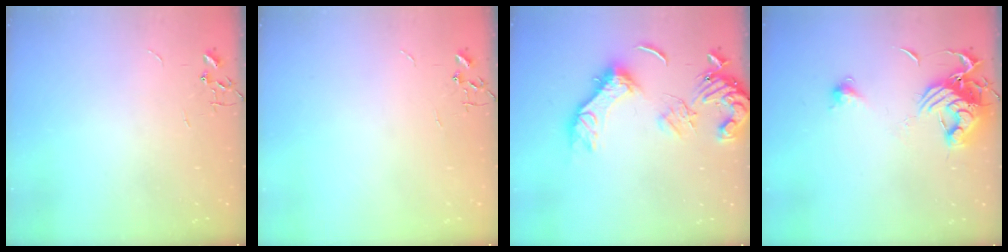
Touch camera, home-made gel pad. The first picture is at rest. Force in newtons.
{"total": 0.0}
{"total": 16.1, "press": 16.0, "slide": 2.2}
{"total": 11.6, "press": 11.6, "slide": 1.3}